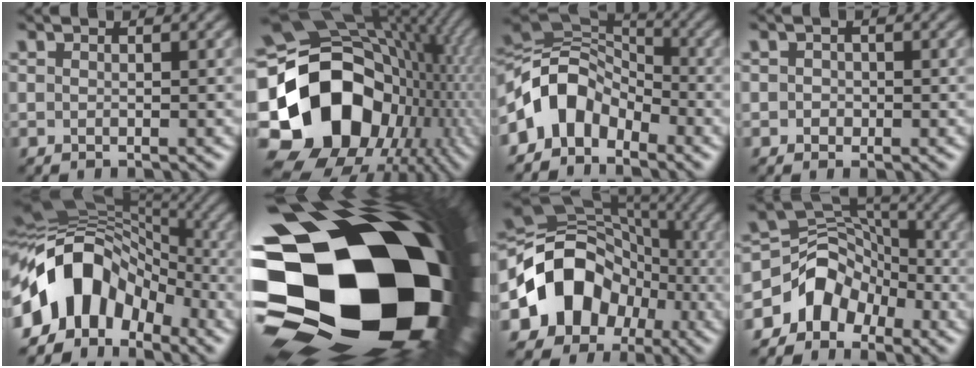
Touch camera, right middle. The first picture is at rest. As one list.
[{"total": 19.2, "force": [-2.8, 15.5, 11.0], "torque": [-0.221, -0.020, -0.040]}, {"total": 7.0, "force": [-3.6, 4.7, 3.8], "torque": [-0.055, 0.012, -0.084]}, {"total": 1.0, "force": [-0.1, 0.9, 0.3], "torque": [0.003, -0.004, -0.004]}, {"total": 11.6, "force": [-4.6, 7.8, 7.3], "torque": [-0.117, 0.024, -0.099]}, {"total": 23.6, "force": [-3.1, 16.2, 16.9], "torque": [-0.294, -0.062, -0.048]}, {"total": 10.8, "force": [-3.2, 8.8, 5.3], "torque": [-0.085, 0.011, -0.070]}, {"total": 6.1, "force": [-3.4, 4.5, 2.3], "torque": [-0.023, 0.009, -0.069]}]